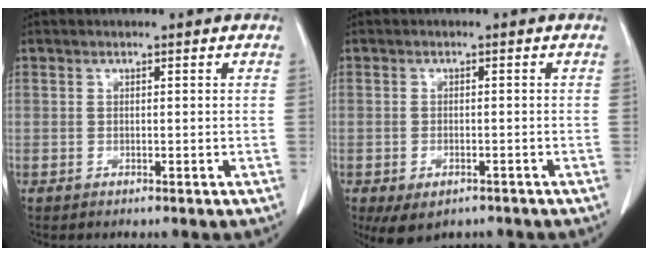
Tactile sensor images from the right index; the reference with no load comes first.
{"total": 4.7, "force": [-2.9, 2.6, 2.5], "torque": [-0.040, -0.007, -0.038]}